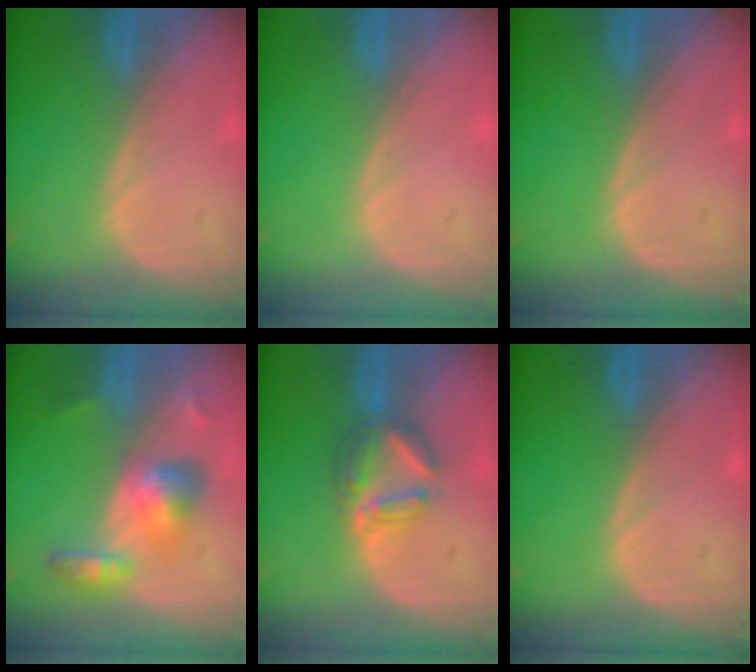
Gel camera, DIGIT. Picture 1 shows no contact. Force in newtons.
{"total": 0.0}
{"total": 0.0}
{"total": 6.2, "press": 6.1, "slide": 1.0}
{"total": 5.9, "press": 5.4, "slide": 2.3}
{"total": 0.0}